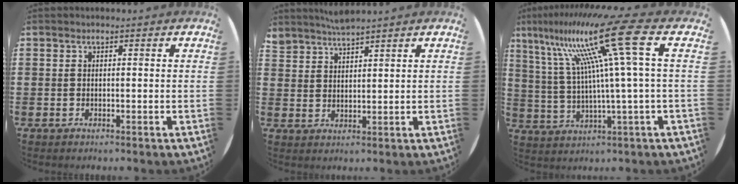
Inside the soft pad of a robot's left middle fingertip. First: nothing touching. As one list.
[{"total": 2.6, "force": [2.6, -0.3, -0.3], "torque": [-0.002, -0.004, 0.051]}, {"total": 18.8, "force": [7.2, 1.9, 17.3], "torque": [-0.344, -0.020, 0.091]}]